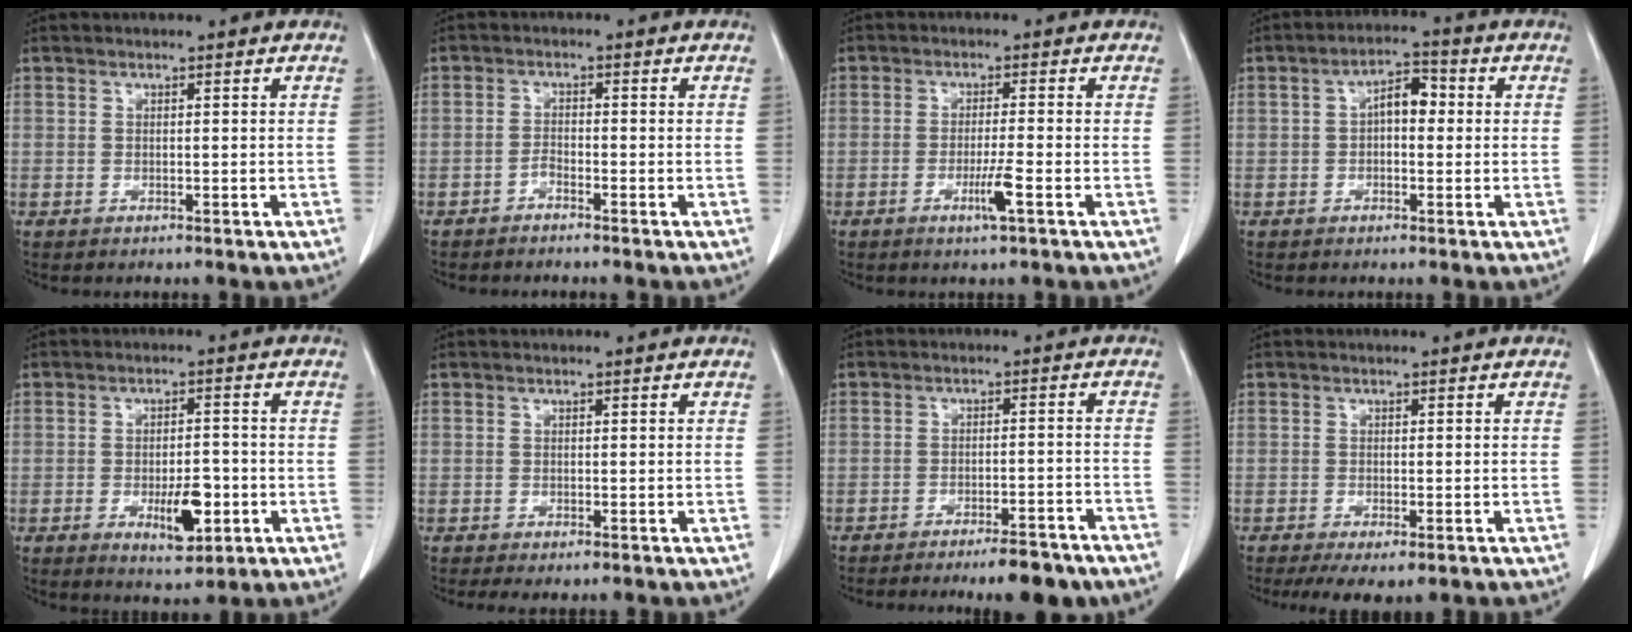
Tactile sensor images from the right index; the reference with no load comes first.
{"total": 1.5, "force": [-1.3, 0.1, 0.7], "torque": [-0.011, 0.003, -0.026]}
{"total": 3.9, "force": [-1.7, -0.4, 3.4], "torque": [-0.067, -0.009, -0.033]}
{"total": 4.9, "force": [0.3, 2.4, 4.2], "torque": [-0.070, 0.023, 0.001]}
{"total": 6.8, "force": [-2.3, 2.5, 5.9], "torque": [-0.090, -0.004, -0.027]}
{"total": 1.7, "force": [-1.1, 0.5, 1.2], "torque": [-0.016, -0.003, -0.015]}
{"total": 9.0, "force": [-7.5, 1.6, 4.6], "torque": [-0.044, -0.002, -0.107]}
{"total": 5.5, "force": [-3.6, 1.6, 3.8], "torque": [-0.054, -0.014, -0.053]}